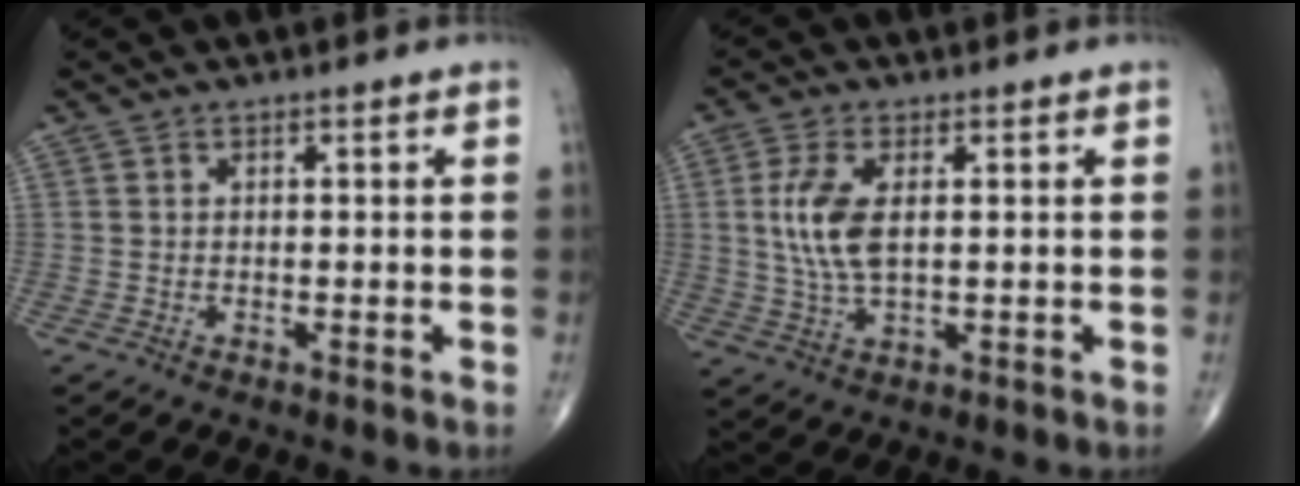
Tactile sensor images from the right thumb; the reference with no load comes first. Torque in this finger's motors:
{"motor_torque": [-0.07, 0.36, 0.89, 0.16, 0.06]}